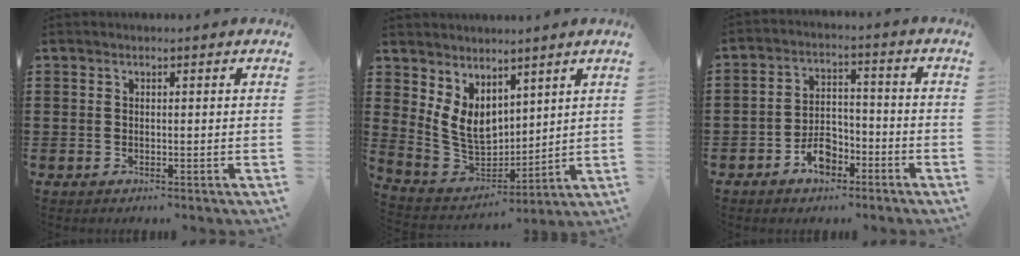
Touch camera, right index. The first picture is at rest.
{"total": 6.9, "force": [3.2, 4.8, 3.7], "torque": [-0.113, -0.019, 0.059]}
{"total": 5.7, "force": [-3.7, 3.2, 2.9], "torque": [-0.046, 0.007, -0.069]}